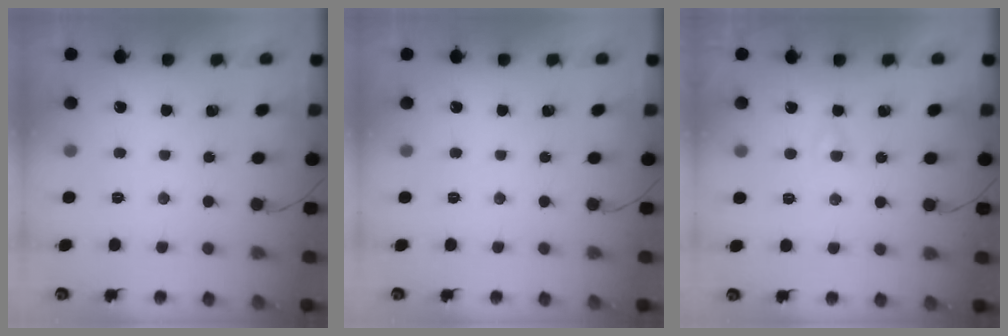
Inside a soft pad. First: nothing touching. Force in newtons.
{"total": 0.0}
{"total": 0.9, "press": 0.7, "slide": 0.6}